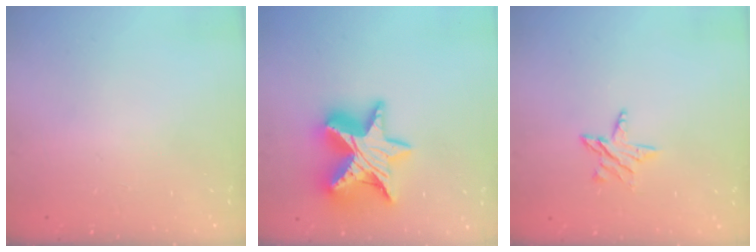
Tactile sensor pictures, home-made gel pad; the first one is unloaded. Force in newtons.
{"total": 16.7, "press": 16.7, "slide": 1.5}
{"total": 6.6, "press": 6.5, "slide": 0.6}